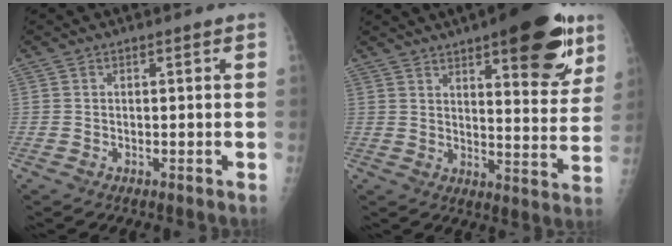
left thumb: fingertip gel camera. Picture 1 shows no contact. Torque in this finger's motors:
{"motor_torque": [2.52, 1.75, 1.76, -1.01, 0.42]}